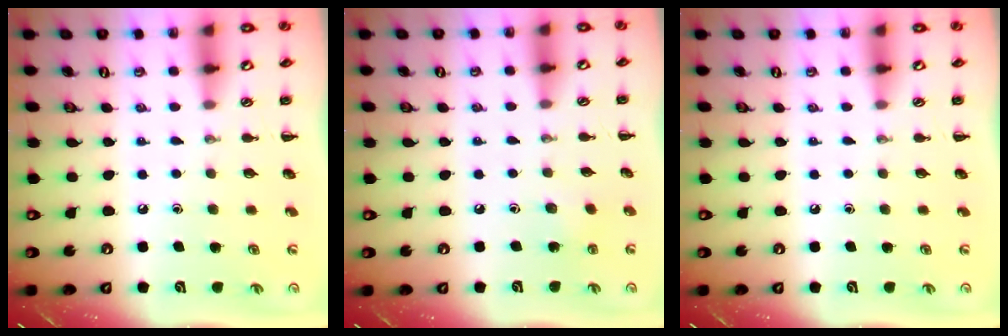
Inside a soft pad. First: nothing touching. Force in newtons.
{"total": 2.2, "press": 2.0, "slide": 0.8}
{"total": 0.0}